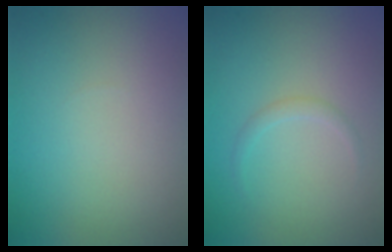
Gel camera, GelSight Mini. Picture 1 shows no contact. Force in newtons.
{"total": 0.9, "press": 0.9, "slide": 0.0}